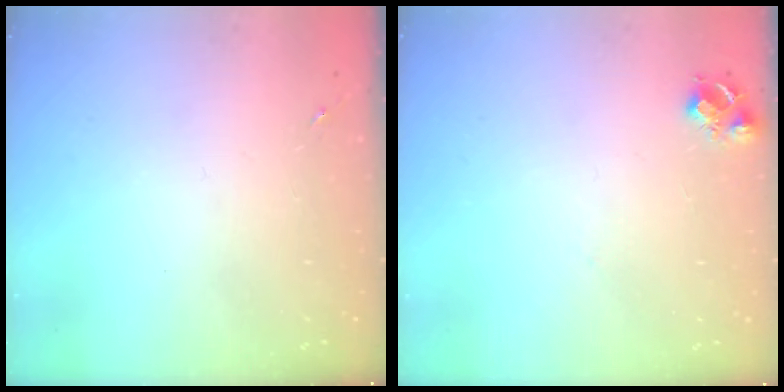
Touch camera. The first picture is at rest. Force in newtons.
{"total": 7.3, "press": 7.2, "slide": 0.8}